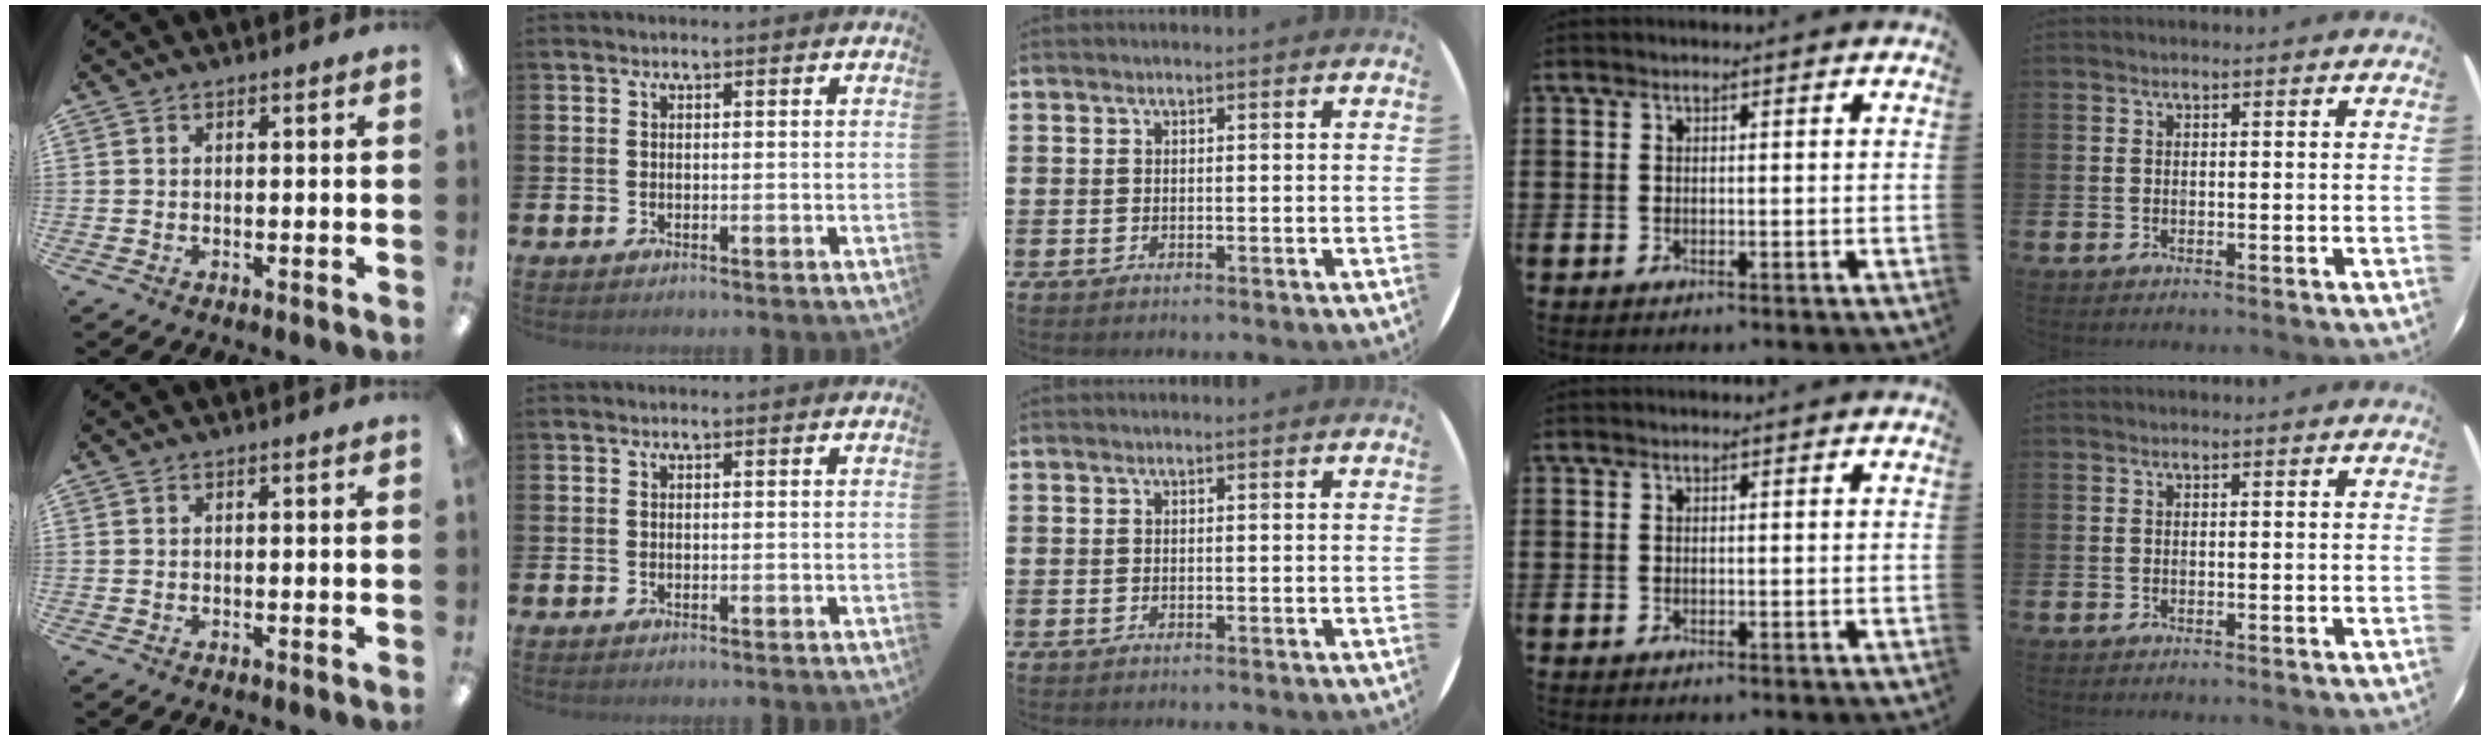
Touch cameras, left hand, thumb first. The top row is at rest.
{}